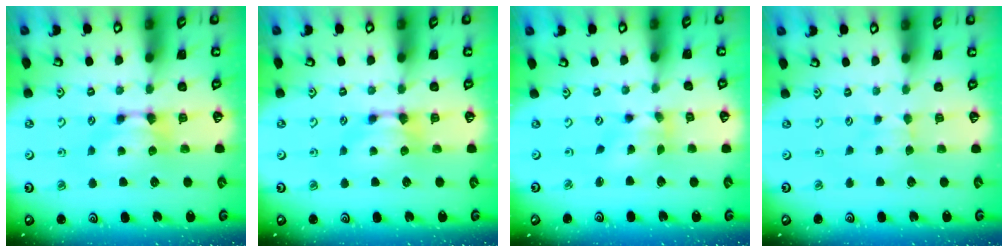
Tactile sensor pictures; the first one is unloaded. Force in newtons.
{"total": 0.0}
{"total": 1.4, "press": 0.8, "slide": 1.2}
{"total": 2.4, "press": 2.3, "slide": 0.5}